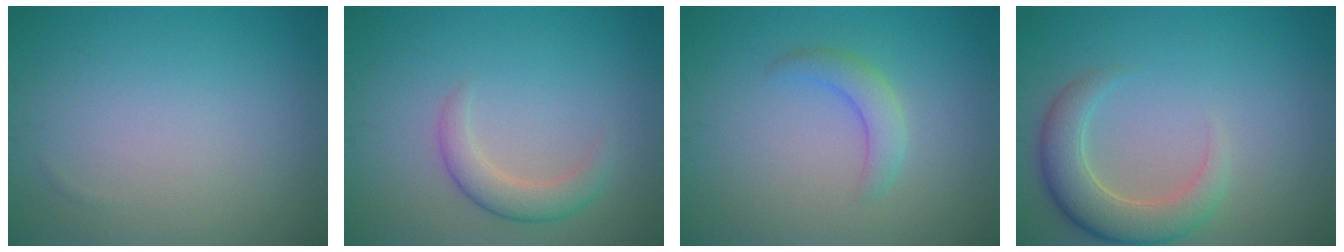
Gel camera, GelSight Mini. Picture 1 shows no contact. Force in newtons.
{"total": 2.7, "press": 2.7, "slide": 0.2}
{"total": 2.3, "press": 2.3, "slide": 0.2}
{"total": 4.7, "press": 4.7, "slide": 0.4}